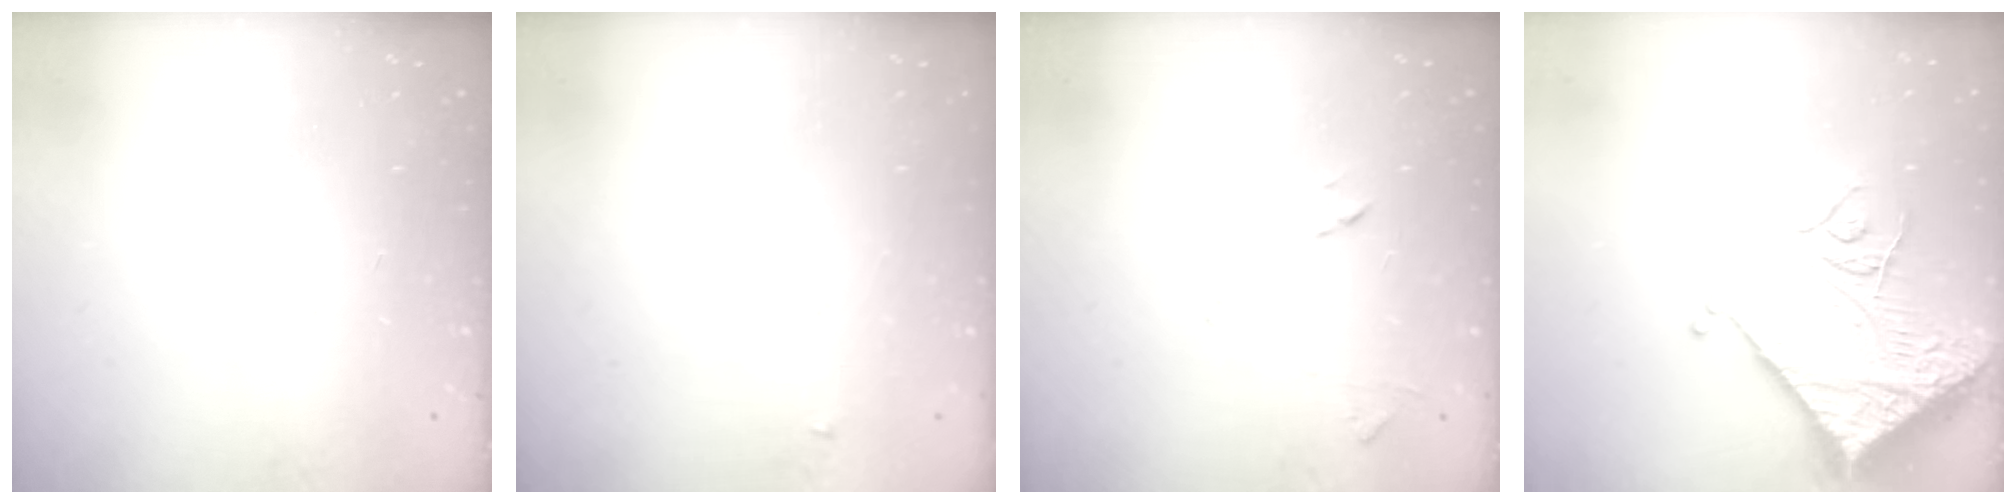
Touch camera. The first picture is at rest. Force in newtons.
{"total": 2.3, "press": 2.3, "slide": 0.2}
{"total": 7.8, "press": 7.8, "slide": 0.6}
{"total": 15.5, "press": 15.3, "slide": 1.9}